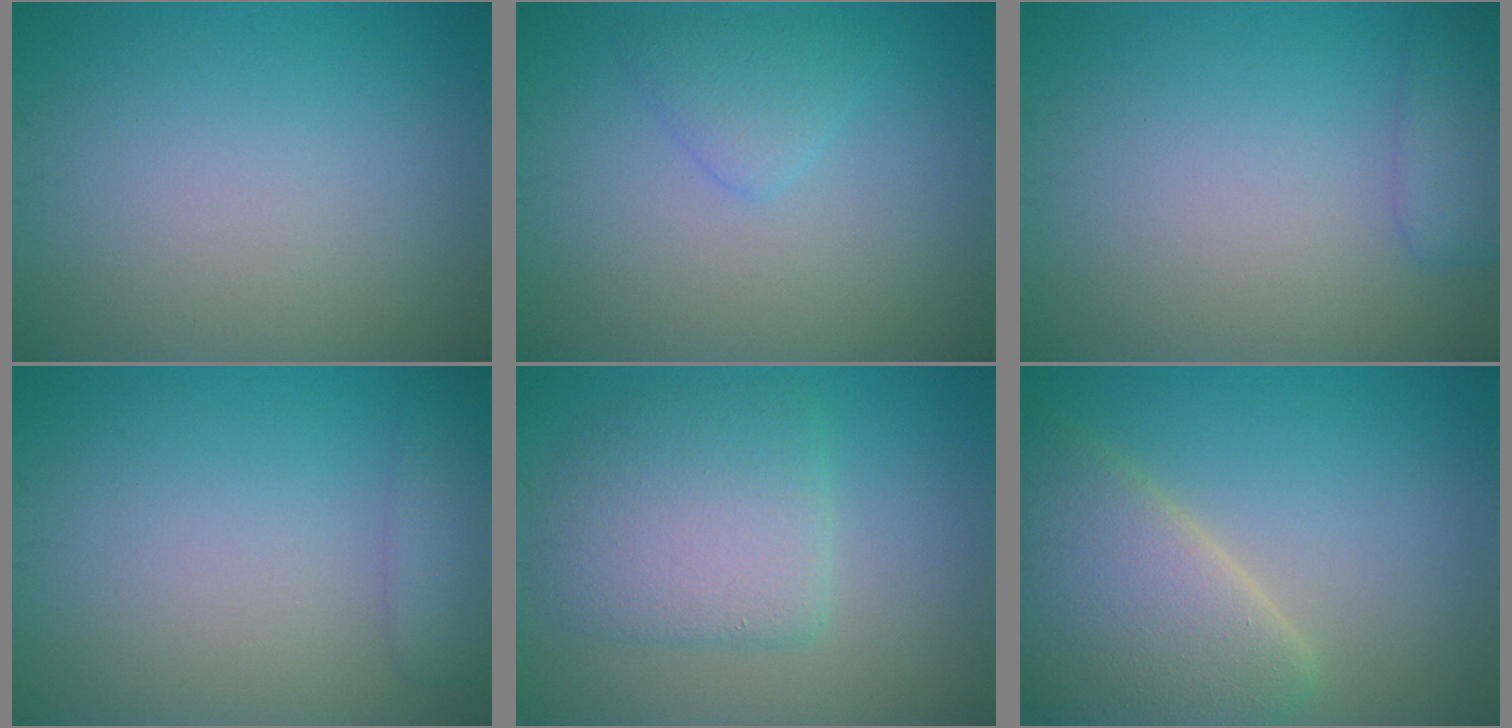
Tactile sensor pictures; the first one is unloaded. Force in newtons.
{"total": 2.0, "press": 2.0, "slide": 0.0}
{"total": 2.5, "press": 2.5, "slide": 0.2}
{"total": 2.4, "press": 2.3, "slide": 0.3}
{"total": 5.1, "press": 5.1, "slide": 0.4}
{"total": 7.3, "press": 7.3, "slide": 0.9}